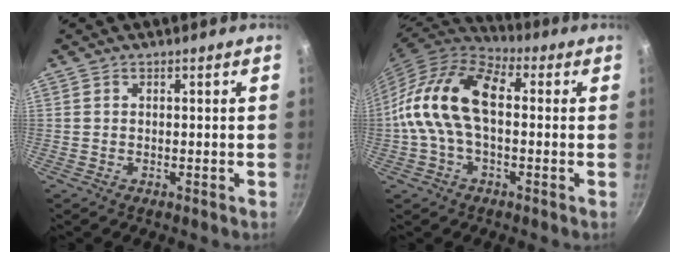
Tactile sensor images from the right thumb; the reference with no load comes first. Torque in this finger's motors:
{"motor_torque": [0.37, 1.47, 1.08, -0.95, 0.44]}